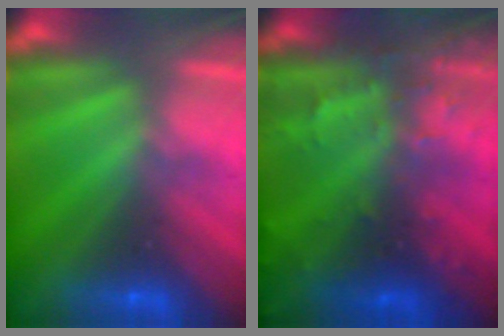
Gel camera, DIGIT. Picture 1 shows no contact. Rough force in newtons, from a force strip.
{"total": 9.3}